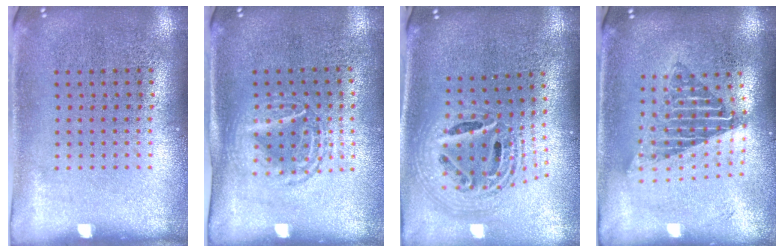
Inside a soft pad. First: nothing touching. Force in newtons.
{"total": 1.5, "press": 1.3, "slide": 0.7}
{"total": 2.4, "press": 1.8, "slide": 1.6}
{"total": 1.7, "press": 1.3, "slide": 1.1}